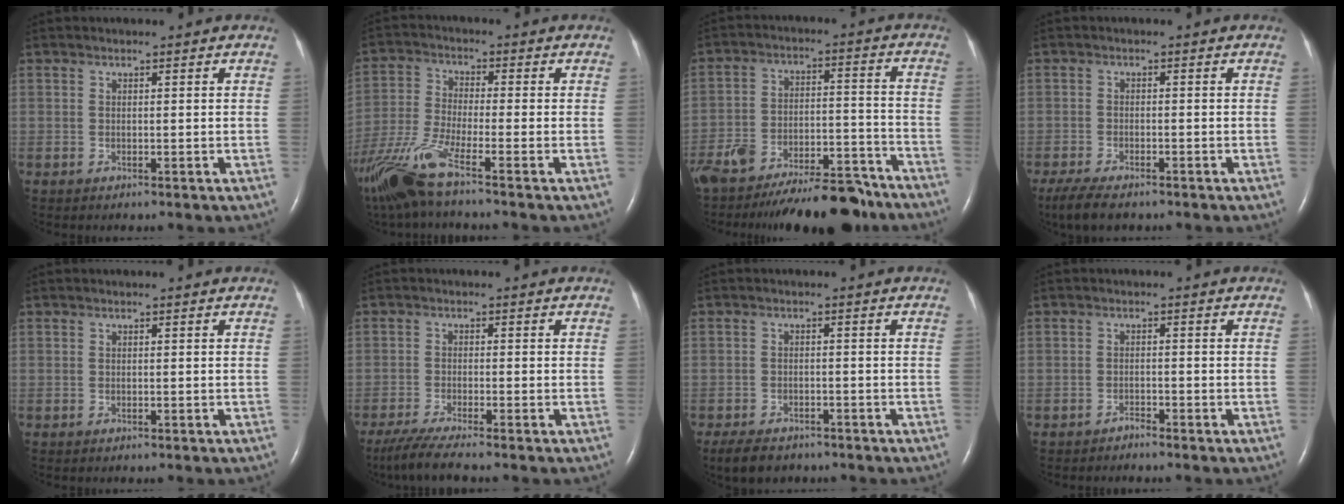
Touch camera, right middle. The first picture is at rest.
{"total": 12.1, "force": [-8.5, 0.5, 8.6], "torque": [-0.191, -0.029, -0.168]}
{"total": 19.5, "force": [-17.0, 4.6, 8.3], "torque": [-0.121, 0.008, -0.257]}
{"total": 6.1, "force": [-4.7, 1.8, 3.5], "torque": [-0.063, -0.014, -0.076]}
{"total": 0.0}
{"total": 5.6, "force": [-4.5, -0.6, 3.3], "torque": [-0.061, -0.020, -0.084]}
{"total": 6.0, "force": [-4.7, 2.8, 2.4], "torque": [-0.038, -0.005, -0.067]}
{"total": 1.0, "force": [-1.0, 0.1, 0.1], "torque": [-0.003, -0.001, -0.017]}